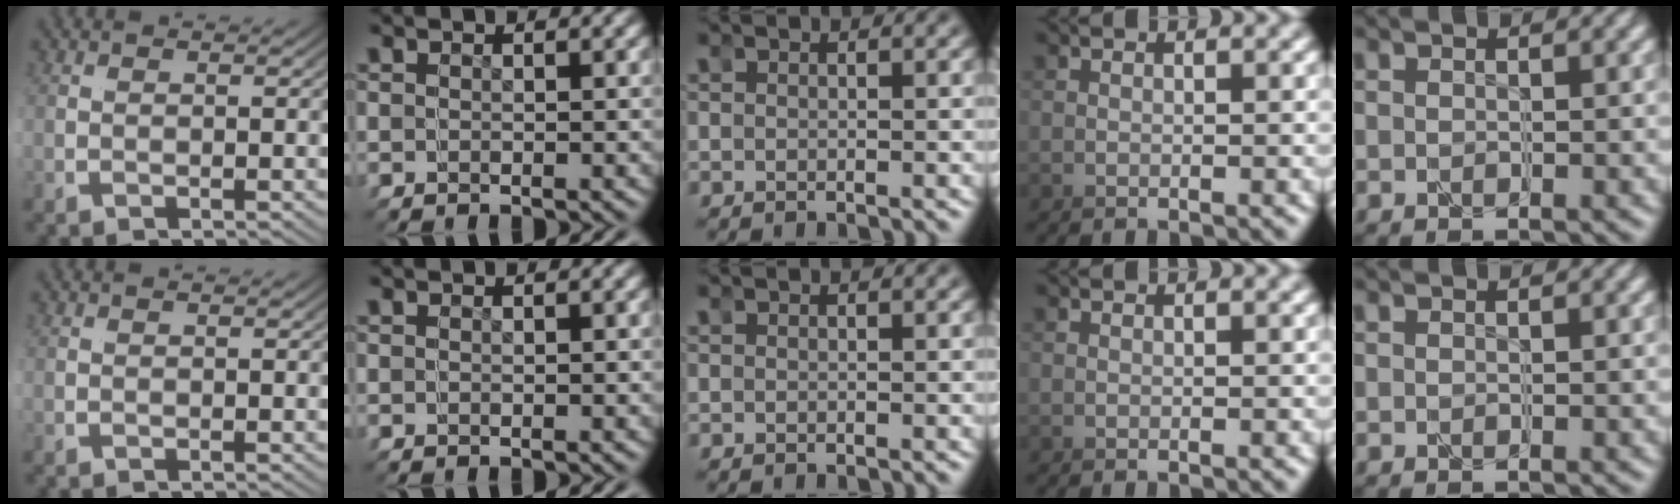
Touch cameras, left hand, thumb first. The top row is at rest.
{}